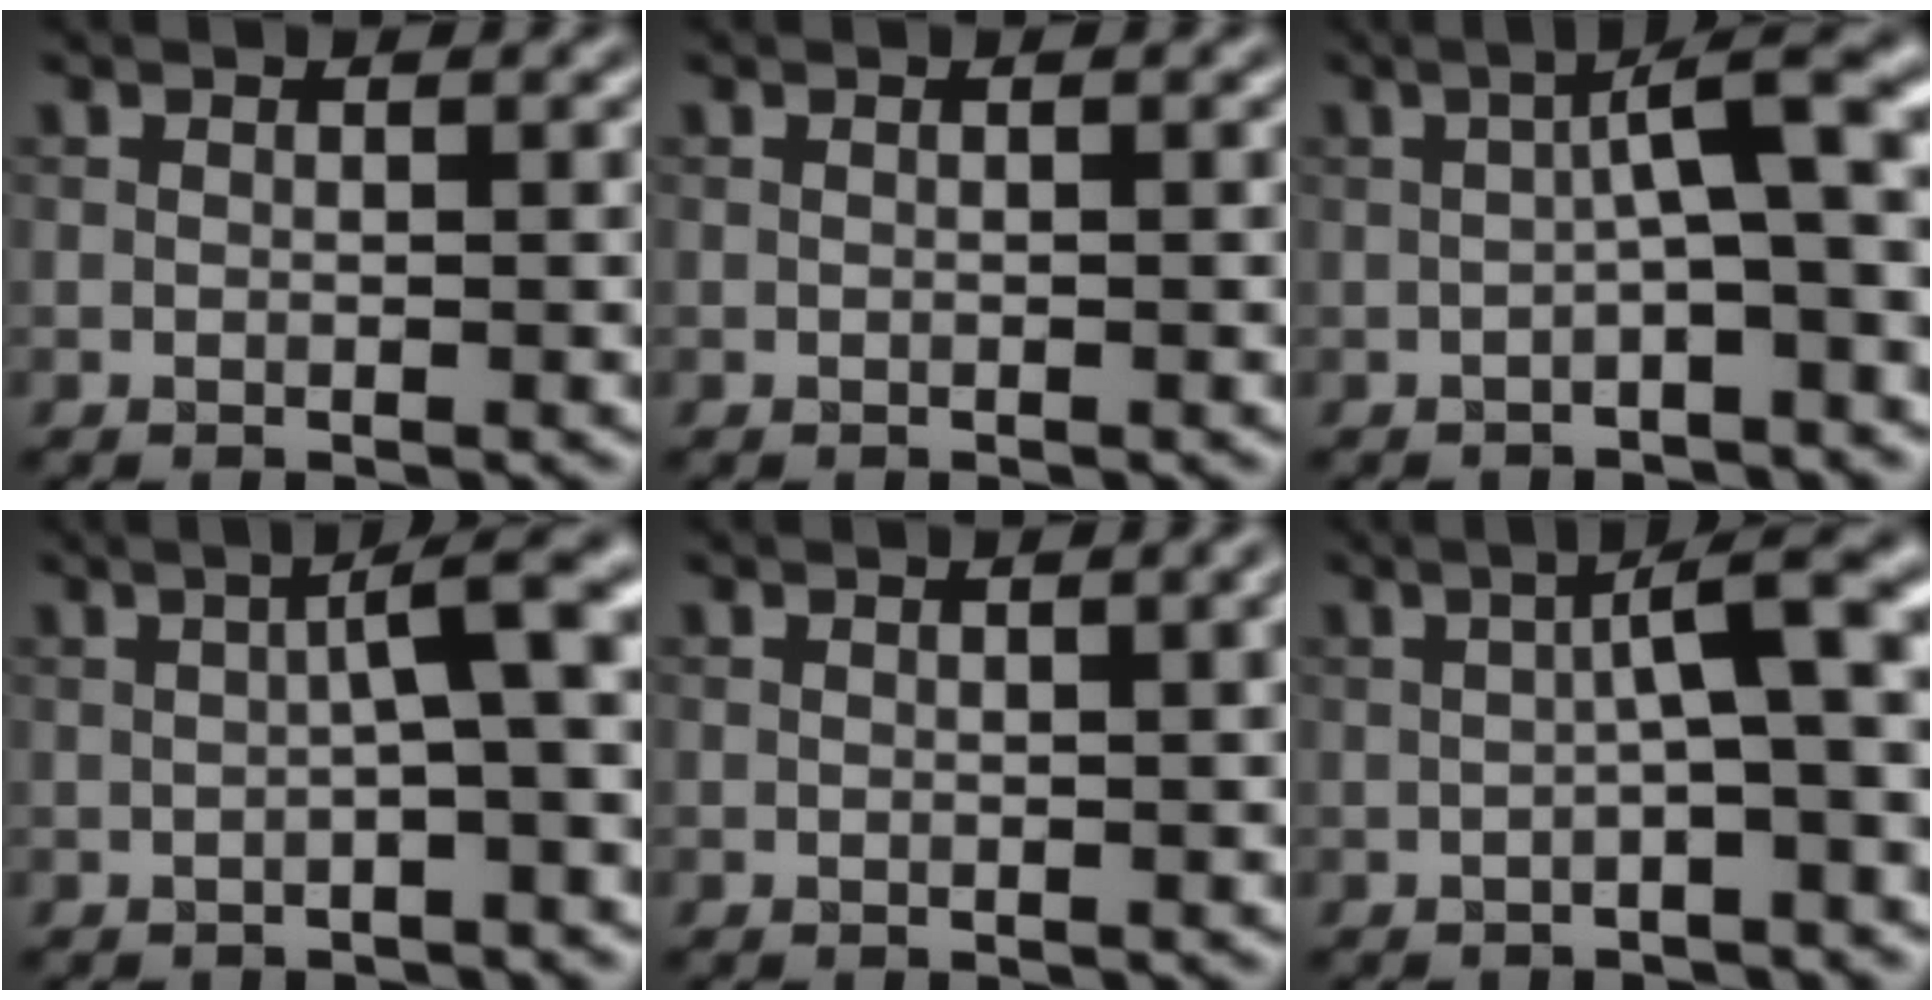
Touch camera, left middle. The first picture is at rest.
{"total": 0.0}
{"total": 5.7, "force": [-0.4, 0.9, 5.6], "torque": [-0.085, 0.026, -0.014]}
{"total": 4.7, "force": [-0.2, 0.5, 4.6], "torque": [-0.073, 0.021, -0.009]}
{"total": 1.4, "force": [0.2, 0.4, 1.3], "torque": [-0.017, -0.003, 0.004]}
{"total": 5.2, "force": [-0.2, 0.7, 5.1], "torque": [-0.080, 0.023, -0.010]}